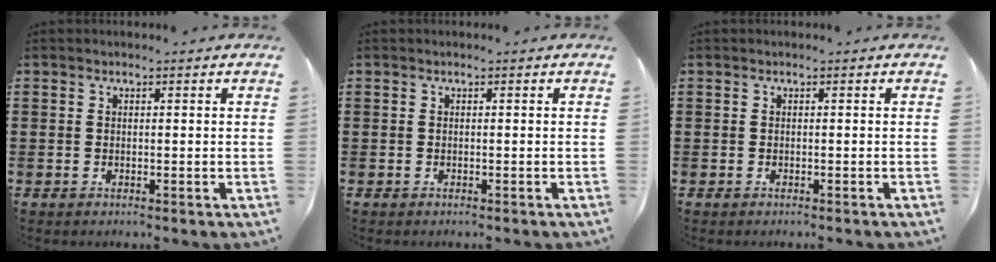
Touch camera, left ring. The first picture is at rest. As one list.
[{"total": 0.0}, {"total": 0.0}]